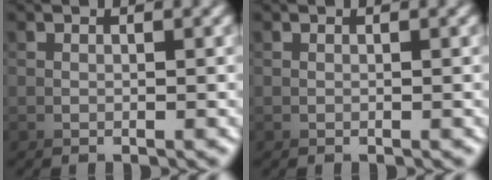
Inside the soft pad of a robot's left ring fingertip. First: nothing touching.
{"total": 0.0}